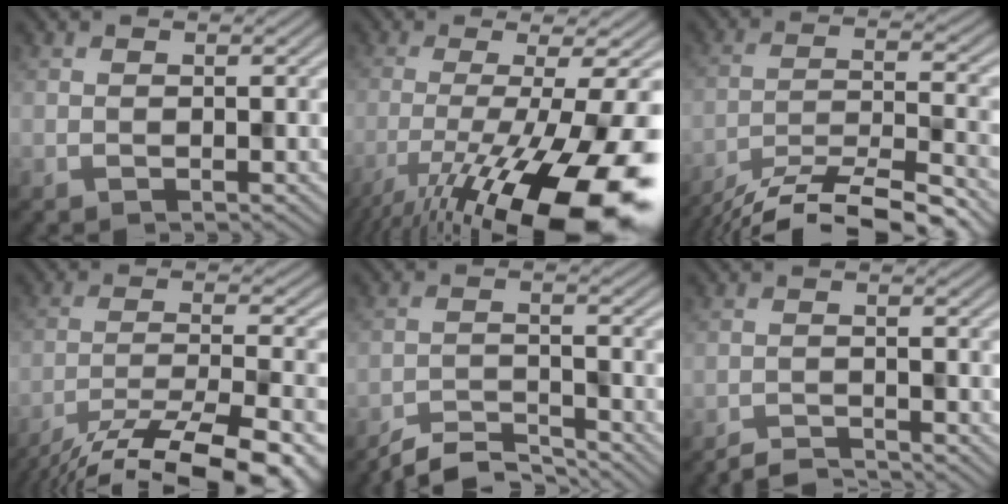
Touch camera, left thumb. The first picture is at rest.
{"total": 17.9, "force": [-8.8, 3.9, 15.1], "torque": [-0.226, -0.016, -0.144]}
{"total": 12.5, "force": [-10.7, 2.0, 6.1], "torque": [-0.100, -0.008, -0.177]}
{"total": 15.6, "force": [-12.8, 2.9, 8.5], "torque": [-0.145, -0.024, -0.188]}
{"total": 4.9, "force": [-4.7, 0.6, 1.5], "torque": [-0.029, -0.002, -0.091]}
{"total": 2.4, "force": [-2.3, 0.1, 0.5], "torque": [-0.003, 0.001, -0.047]}